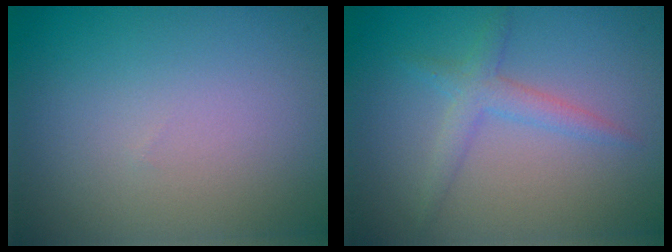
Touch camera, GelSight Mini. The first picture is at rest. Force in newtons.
{"total": 2.2, "press": 2.2, "slide": 0.2}